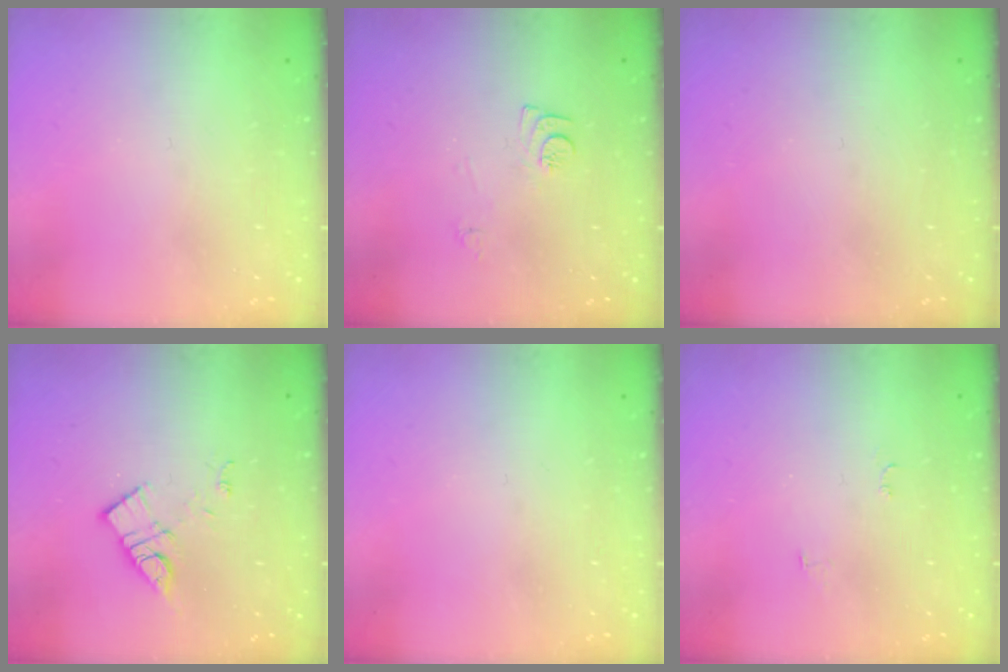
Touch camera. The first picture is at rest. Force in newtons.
{"total": 7.7, "press": 7.7, "slide": 0.8}
{"total": 0.0}
{"total": 10.4, "press": 10.4, "slide": 0.6}
{"total": 0.0}
{"total": 4.5, "press": 4.5, "slide": 0.5}